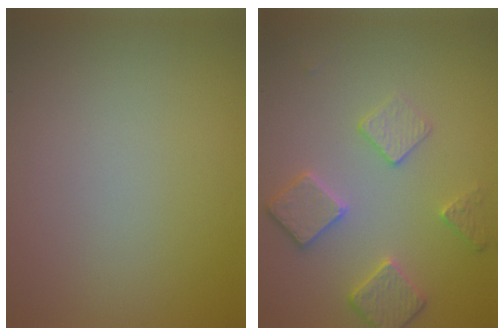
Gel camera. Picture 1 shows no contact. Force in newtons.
{"total": 3.4, "press": 3.2, "slide": 1.2}